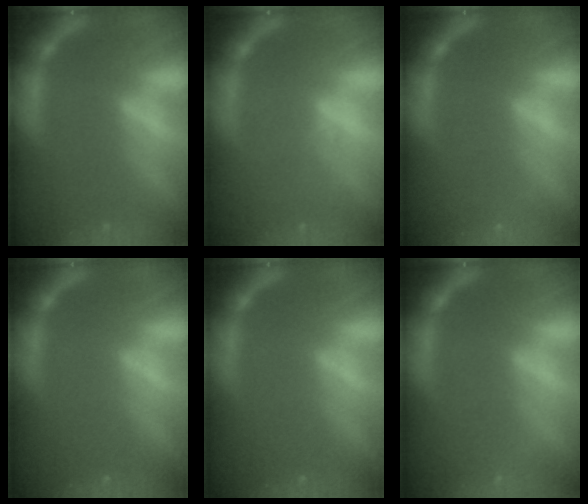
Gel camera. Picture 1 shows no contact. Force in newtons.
{"total": 1.0}
{"total": 0.9}
{"total": 0.0}
{"total": 0.0}
{"total": 1.4}